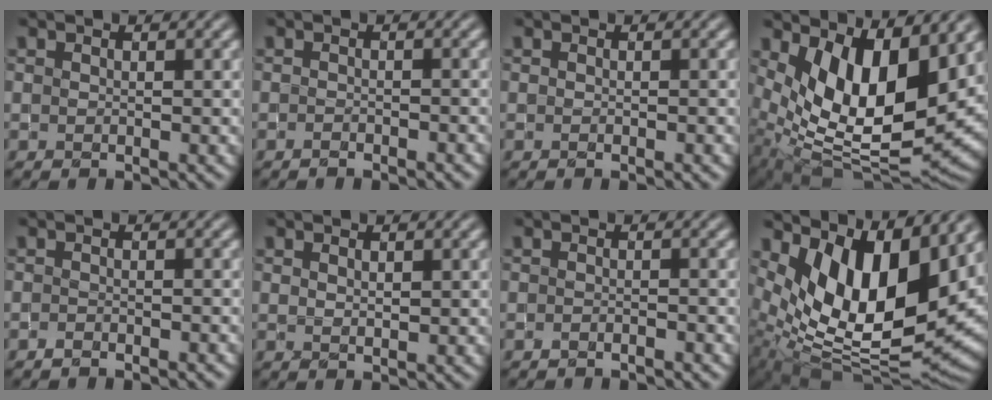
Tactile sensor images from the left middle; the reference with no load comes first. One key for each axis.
{"total": 1.4, "fx": -1.2, "fy": 0.2, "fz": 0.7, "tx": -0.012, "ty": 0.004, "tz": -0.018}
{"total": 0.9, "fx": -0.4, "fy": 0.2, "fz": 0.8, "tx": -0.006, "ty": -0.005, "tz": -0.004}
{"total": 11.8, "fx": 3.0, "fy": 5.7, "fz": 9.8, "tx": -0.163, "ty": -0.022, "tz": 0.057}
{"total": 1.3, "fx": -1.2, "fy": 0.0, "fz": 0.3, "tx": -0.005, "ty": 0.003, "tz": -0.021}
{"total": 0.8, "fx": 0.5, "fy": 0.4, "fz": 0.6, "tx": -0.011, "ty": 0.000, "tz": 0.013}
{"total": 1.1, "fx": -1.1, "fy": 0.1, "fz": 0.4, "tx": -0.007, "ty": 0.002, "tz": -0.020}
{"total": 12.5, "fx": 4.2, "fy": 6.0, "fz": 10.2, "tx": -0.172, "ty": -0.010, "tz": 0.073}